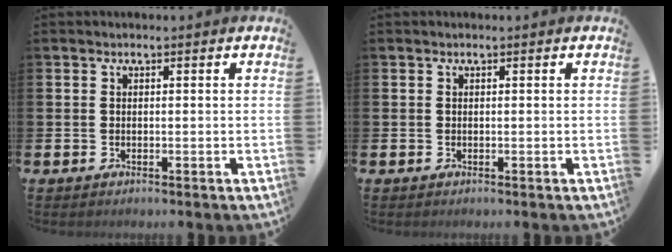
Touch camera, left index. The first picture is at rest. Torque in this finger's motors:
{"motor_torque": [0.10, -0.02, -0.04, 0.01]}